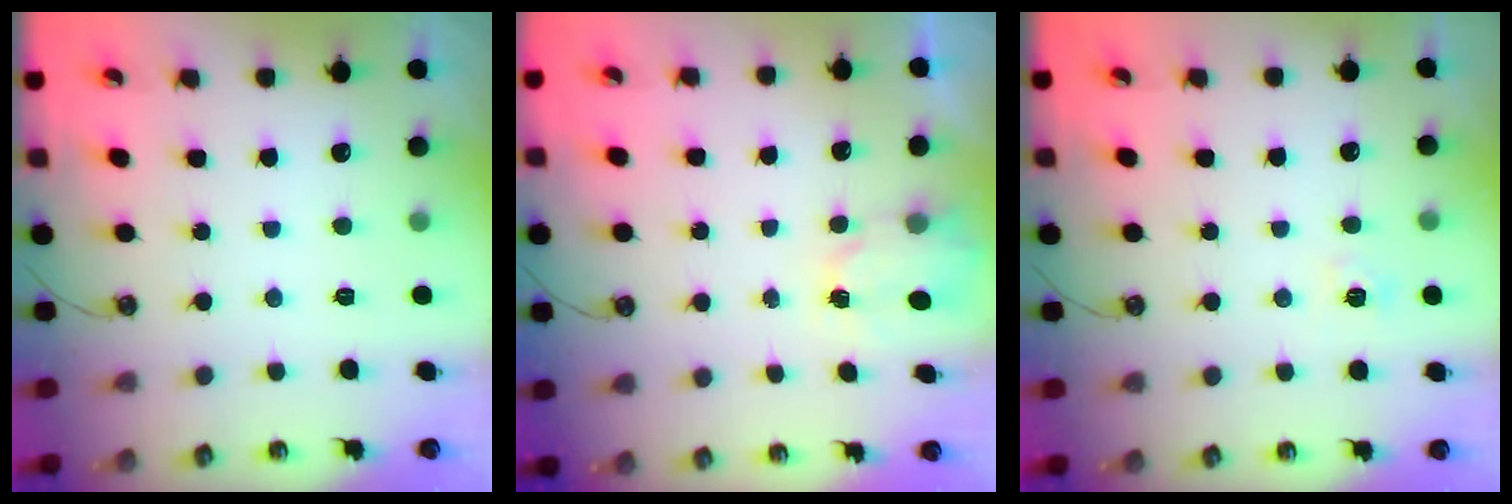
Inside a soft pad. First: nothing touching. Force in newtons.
{"total": 2.3, "press": 2.3, "slide": 0.4}
{"total": 3.6, "press": 3.6, "slide": 0.5}